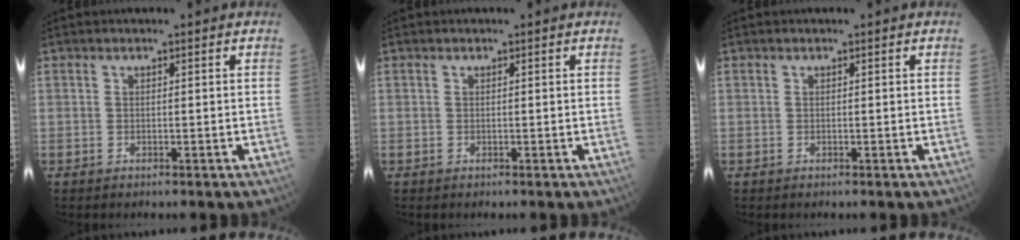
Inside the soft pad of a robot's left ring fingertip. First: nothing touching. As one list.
[{"total": 0.0}, {"total": 0.0}]